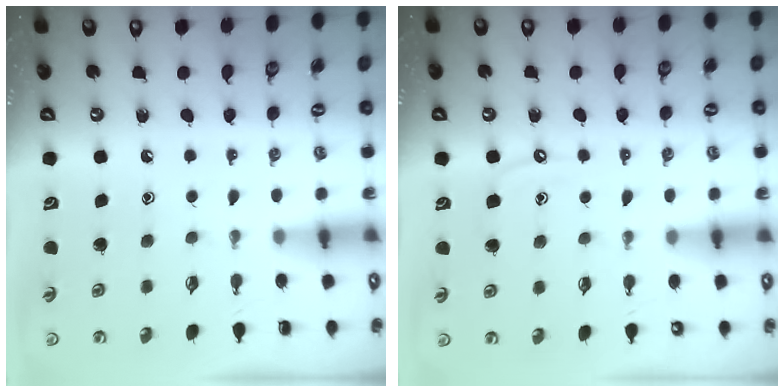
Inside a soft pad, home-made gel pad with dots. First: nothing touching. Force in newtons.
{"total": 4.3, "press": 4.3, "slide": 0.5}